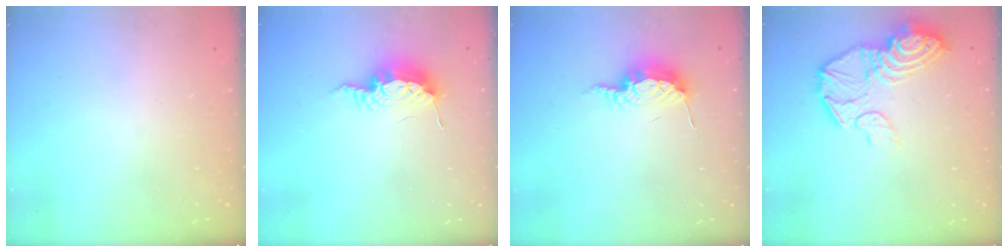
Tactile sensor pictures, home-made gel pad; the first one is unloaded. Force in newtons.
{"total": 9.9, "press": 9.9, "slide": 1.0}
{"total": 8.9, "press": 8.8, "slide": 0.9}
{"total": 16.1, "press": 16.0, "slide": 1.4}